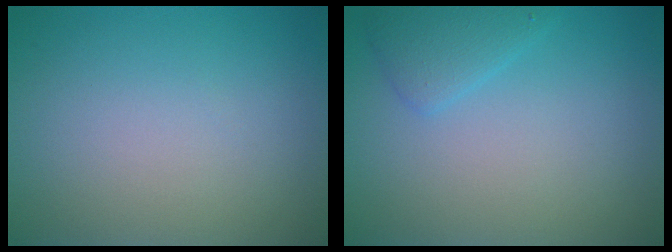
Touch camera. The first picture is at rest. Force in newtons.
{"total": 1.9, "press": 1.9, "slide": 0.1}